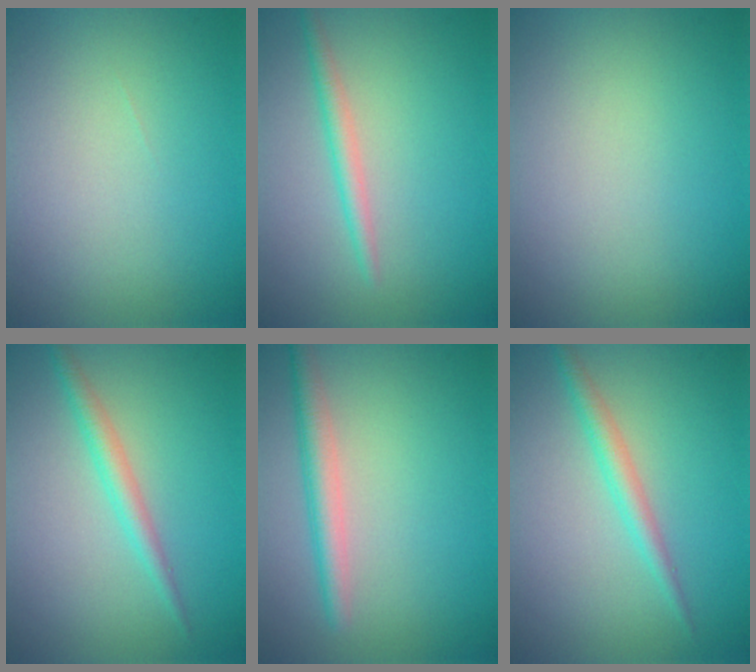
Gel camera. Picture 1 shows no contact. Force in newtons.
{"total": 1.8, "press": 1.7, "slide": 0.1}
{"total": 0.0}
{"total": 2.0, "press": 2.0, "slide": 0.0}
{"total": 2.7, "press": 2.7, "slide": 0.2}
{"total": 2.0, "press": 2.0, "slide": 0.0}